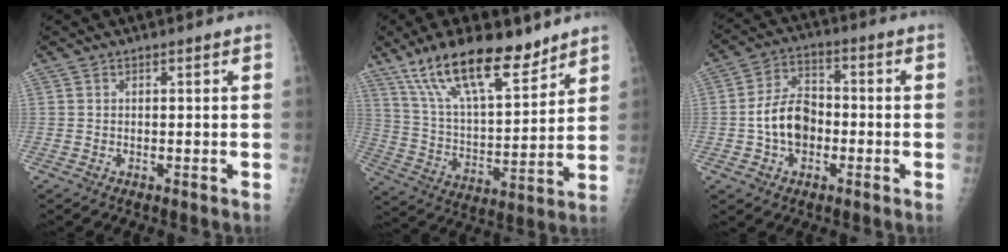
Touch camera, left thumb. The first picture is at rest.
{"total": 18.5, "force": [13.0, 6.3, 11.6], "torque": [-0.172, -0.063, 0.238]}
{"total": 9.7, "force": [-1.9, 7.0, 6.5], "torque": [-0.098, 0.026, -0.040]}